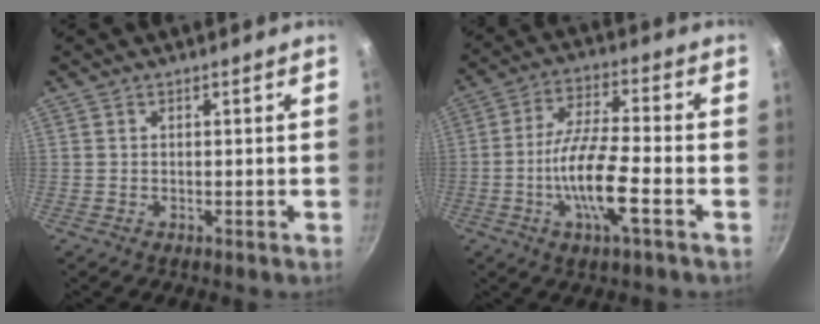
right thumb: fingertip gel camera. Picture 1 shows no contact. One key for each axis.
{"total": 12.0, "fx": -4.0, "fy": 2.6, "fz": 11.0, "tx": -0.208, "ty": 0.025, "tz": -0.082}